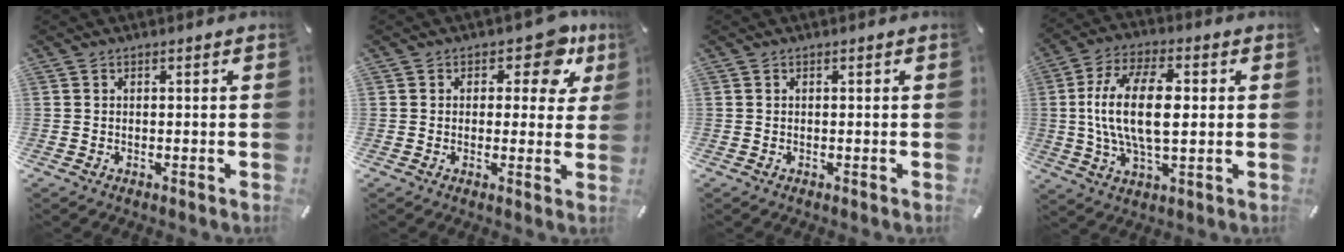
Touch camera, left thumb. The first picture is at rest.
{"total": 8.5, "force": [4.0, 4.9, 5.7], "torque": [-0.057, -0.019, 0.062]}
{"total": 0.0}
{"total": 15.2, "force": [1.3, 7.2, 13.4], "torque": [-0.269, 0.003, 0.018]}